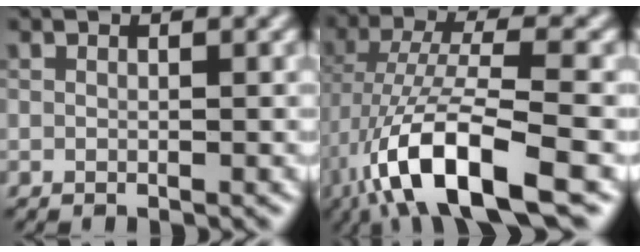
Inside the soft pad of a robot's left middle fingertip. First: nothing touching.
{"total": 10.3, "force": [-4.8, 3.0, 8.6], "torque": [-0.166, 0.004, -0.092]}